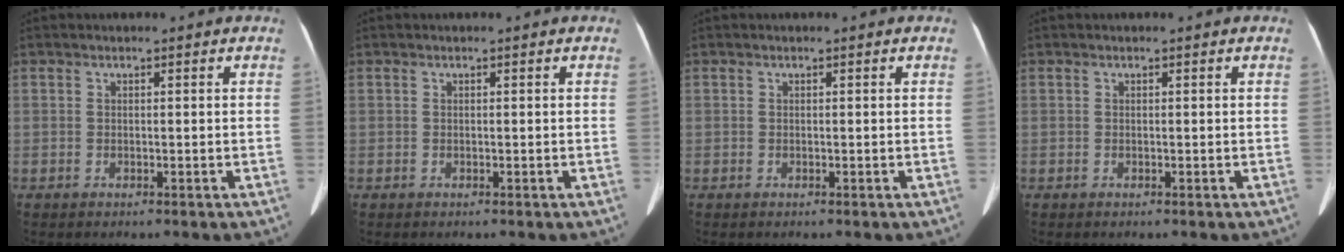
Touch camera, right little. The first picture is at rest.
{"total": 0.0}
{"total": 0.0}
{"total": 0.0}